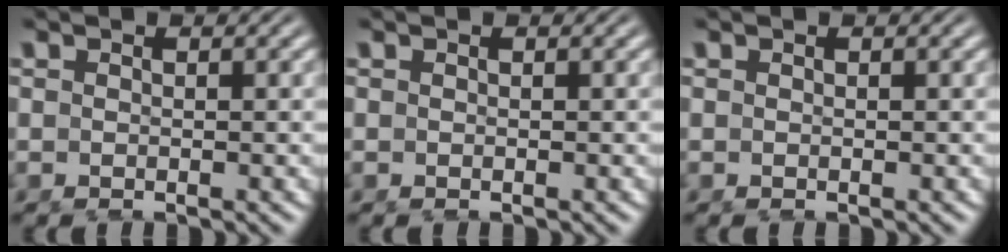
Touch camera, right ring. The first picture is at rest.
{"total": 0.0}
{"total": 0.0}